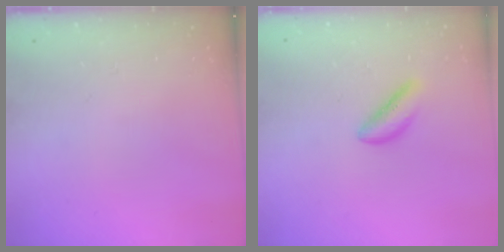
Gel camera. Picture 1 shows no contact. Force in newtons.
{"total": 3.5, "press": 3.4, "slide": 0.6}